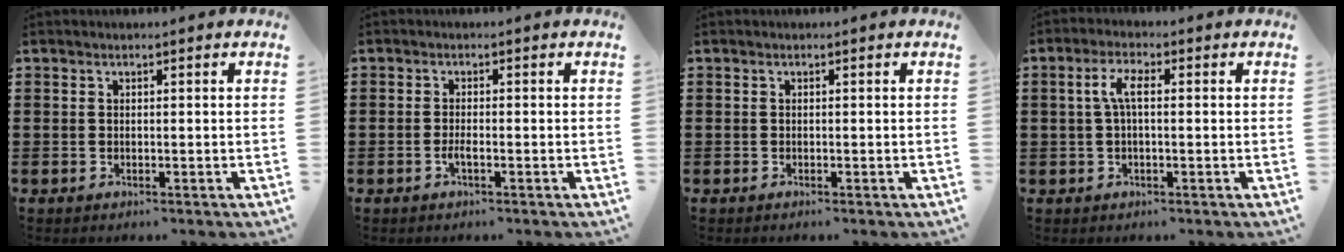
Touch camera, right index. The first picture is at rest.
{"total": 1.5, "force": [-0.8, 0.2, 1.3], "torque": [-0.031, -0.004, -0.015]}
{"total": 0.0}
{"total": 4.1, "force": [0.2, 1.4, 3.9], "torque": [-0.089, 0.001, -0.004]}